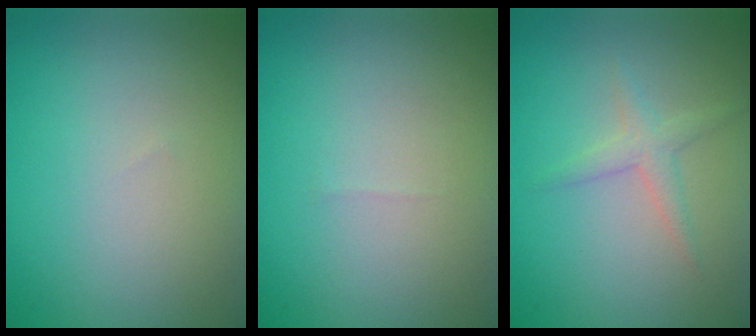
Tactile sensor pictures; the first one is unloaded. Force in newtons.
{"total": 0.0}
{"total": 1.6, "press": 1.6, "slide": 0.1}